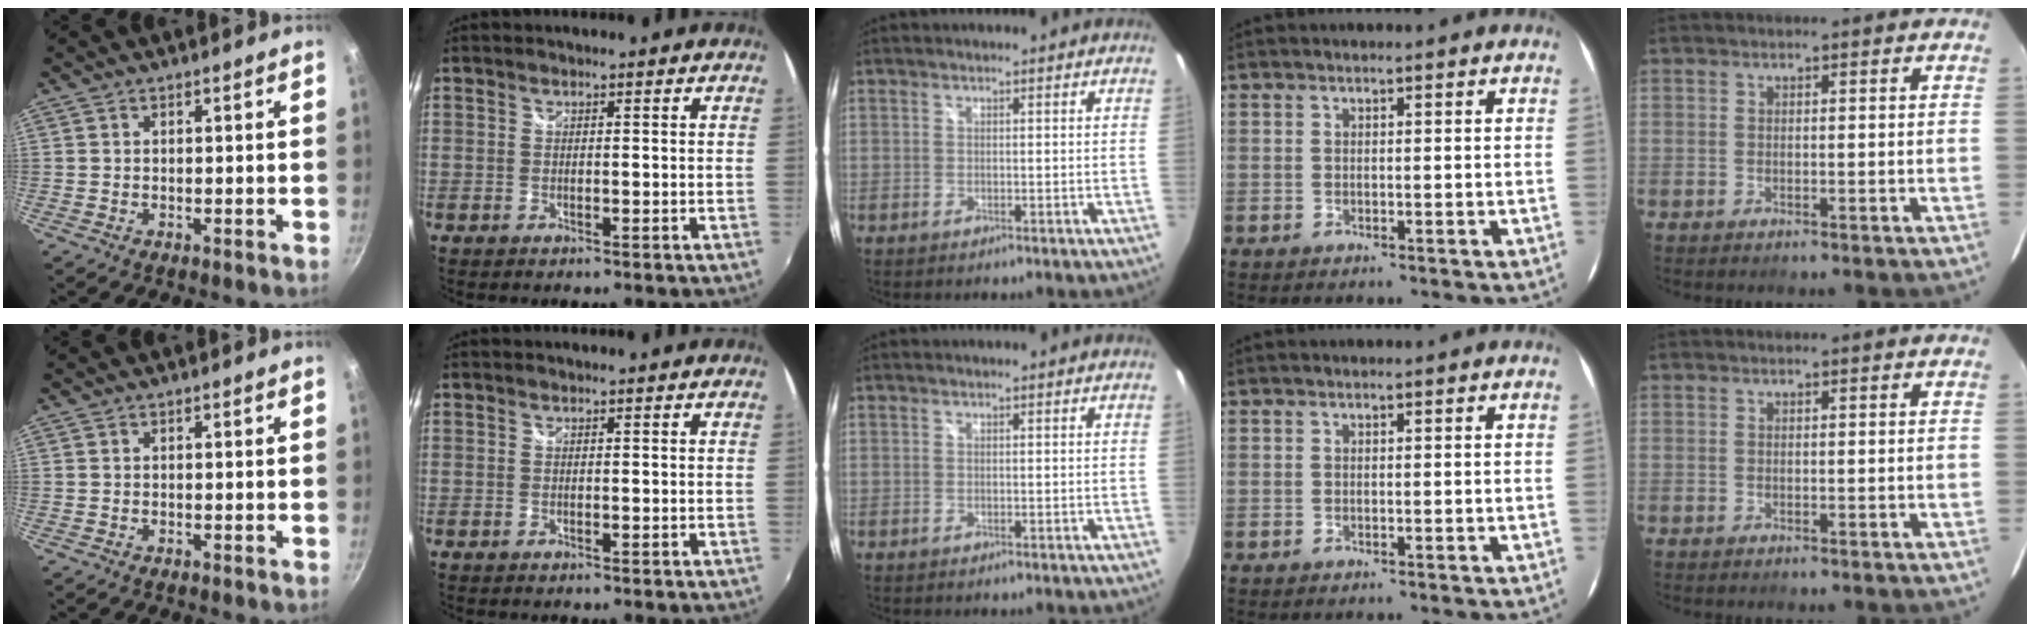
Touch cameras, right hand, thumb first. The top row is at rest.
{}